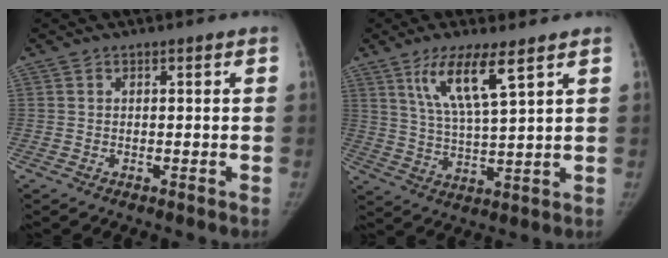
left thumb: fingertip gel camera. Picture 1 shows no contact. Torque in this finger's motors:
{"motor_torque": [0.19, 0.09, 1.02, -0.56, 0.11]}